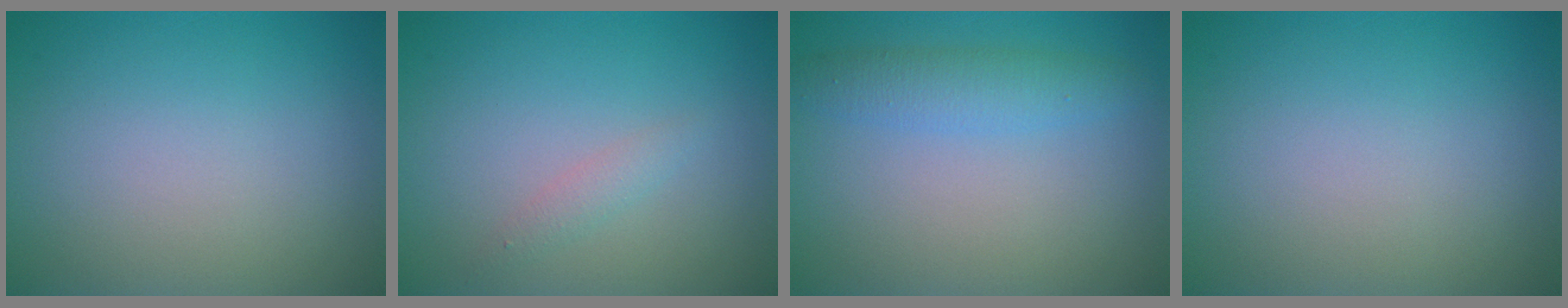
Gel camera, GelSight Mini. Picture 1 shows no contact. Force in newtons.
{"total": 1.1, "press": 1.1, "slide": 0.1}
{"total": 2.8, "press": 2.8, "slide": 0.0}
{"total": 0.0}